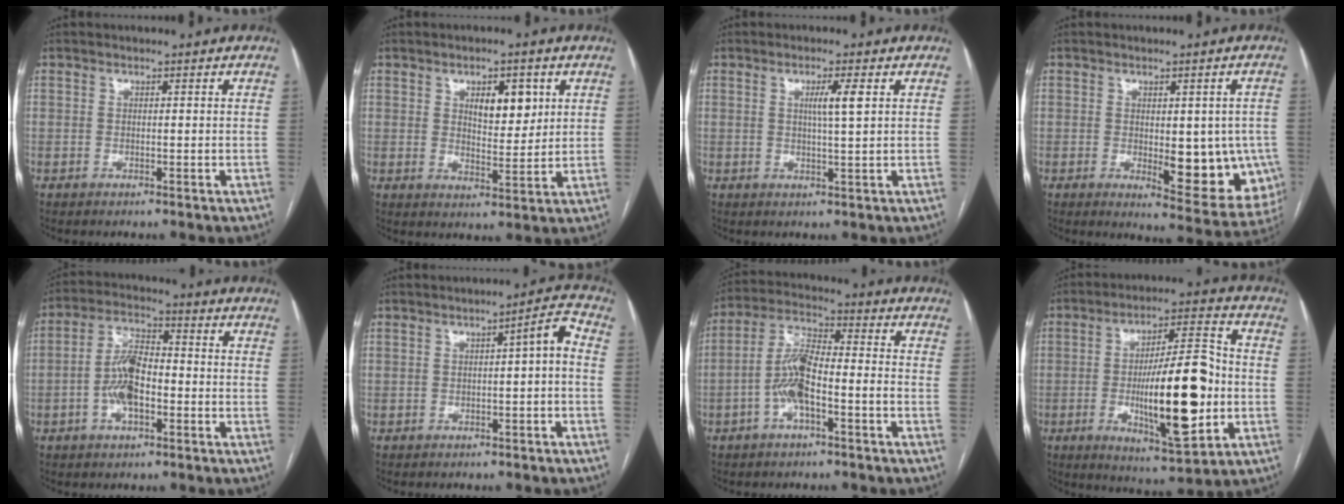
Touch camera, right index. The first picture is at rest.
{"total": 6.4, "force": [2.5, 2.7, 5.2], "torque": [-0.081, -0.001, 0.044]}
{"total": 3.5, "force": [1.0, -0.4, 3.3], "torque": [-0.060, -0.002, 0.015]}
{"total": 12.0, "force": [-1.9, 5.1, 10.7], "torque": [-0.110, -0.006, -0.011]}
{"total": 7.8, "force": [-2.1, 3.2, 6.8], "torque": [-0.142, 0.014, -0.042]}
{"total": 3.9, "force": [-0.7, 0.4, 3.8], "torque": [-0.048, 0.016, -0.011]}
{"total": 8.3, "force": [-2.9, 2.2, 7.5], "torque": [-0.161, 0.021, -0.057]}
{"total": 17.6, "force": [-2.8, 3.8, 16.9], "torque": [-0.282, 0.001, -0.037]}